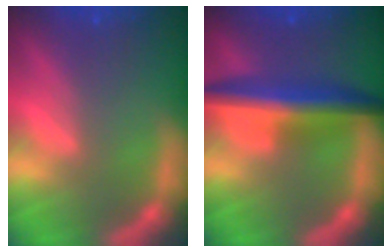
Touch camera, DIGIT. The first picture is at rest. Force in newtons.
{"total": 7.1}